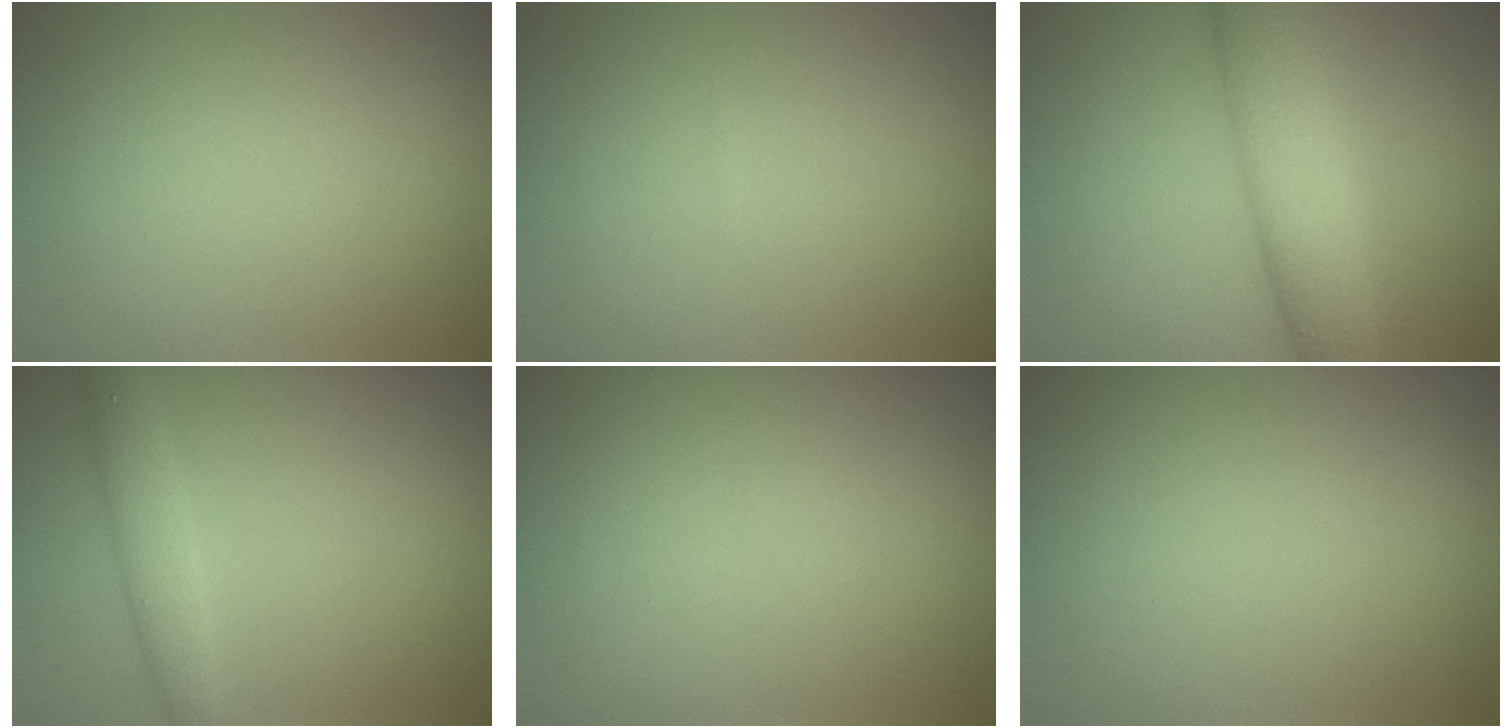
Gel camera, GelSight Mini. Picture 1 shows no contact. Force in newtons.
{"total": 0.0}
{"total": 6.8, "press": 6.8, "slide": 0.3}
{"total": 2.6, "press": 2.6, "slide": 0.1}
{"total": 0.0}
{"total": 0.0}